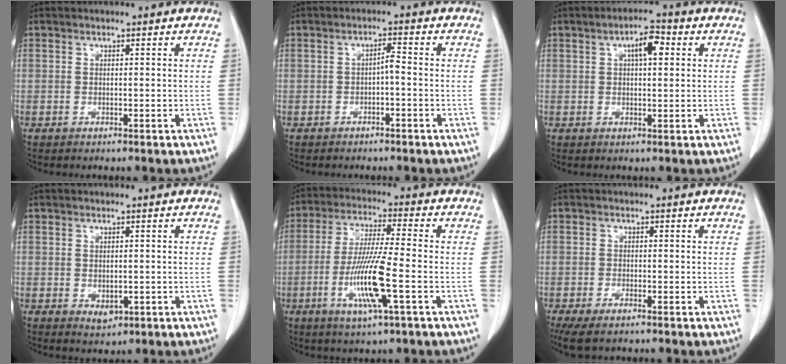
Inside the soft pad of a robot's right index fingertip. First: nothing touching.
{"total": 1.8, "force": [-0.6, 0.3, 1.7], "torque": [-0.026, 0.004, -0.011]}
{"total": 4.1, "force": [1.2, 1.5, 3.7], "torque": [-0.061, 0.013, 0.016]}
{"total": 2.1, "force": [-0.4, 1.3, 1.6], "torque": [-0.027, -0.006, 0.002]}
{"total": 11.2, "force": [-3.4, 0.1, 10.7], "torque": [-0.218, -0.016, -0.068]}
{"total": 4.6, "force": [-3.4, 1.4, 2.7], "torque": [-0.051, -0.010, -0.056]}